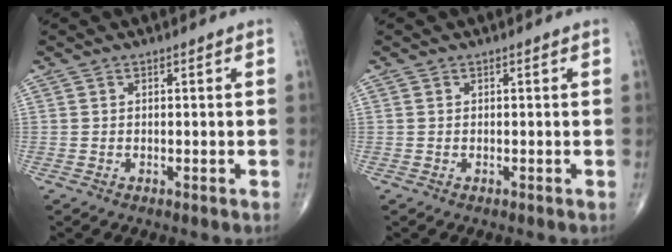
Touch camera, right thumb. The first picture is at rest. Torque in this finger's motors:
{"motor_torque": [-0.25, 0.10, -0.15, -0.10, 0.02]}